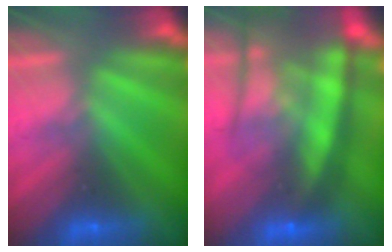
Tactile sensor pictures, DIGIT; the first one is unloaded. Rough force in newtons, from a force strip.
{"total": 5.7}